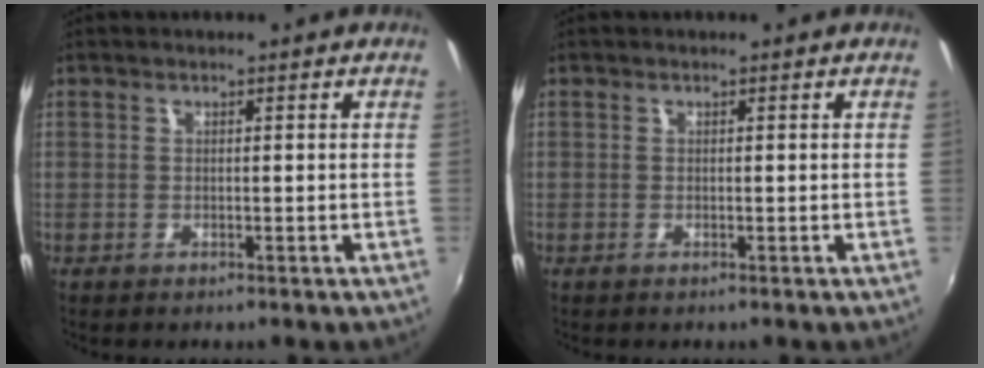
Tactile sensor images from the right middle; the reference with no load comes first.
{"total": 0.0}